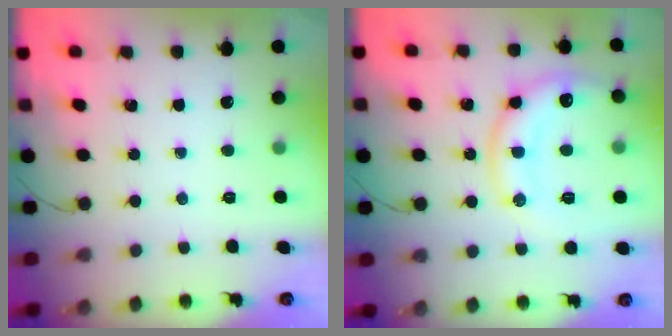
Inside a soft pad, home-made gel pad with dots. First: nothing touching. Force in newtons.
{"total": 15.6, "press": 15.6, "slide": 1.5}